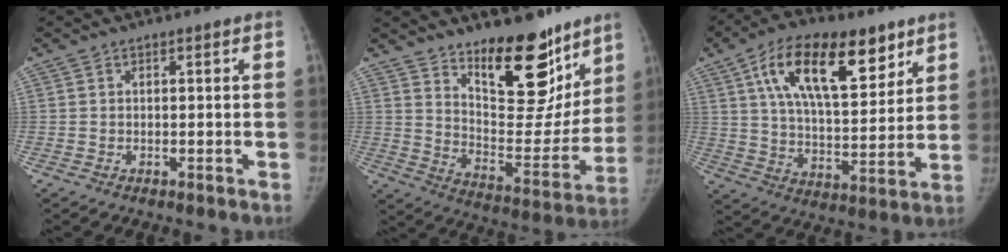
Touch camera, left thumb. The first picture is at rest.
{"total": 21.4, "force": [14.1, 9.1, 13.2], "torque": [-0.128, -0.107, 0.217]}
{"total": 20.7, "force": [10.4, 9.5, 15.2], "torque": [-0.218, -0.028, 0.181]}